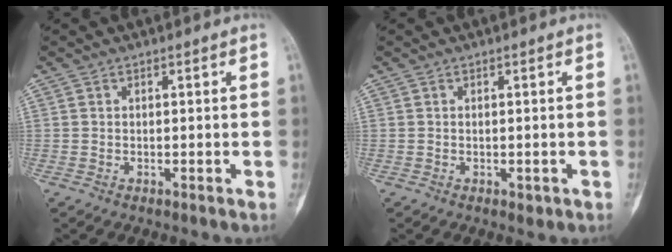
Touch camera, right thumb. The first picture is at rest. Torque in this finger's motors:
{"motor_torque": [0.44, 0.32, -0.10, -0.05, 0.01]}